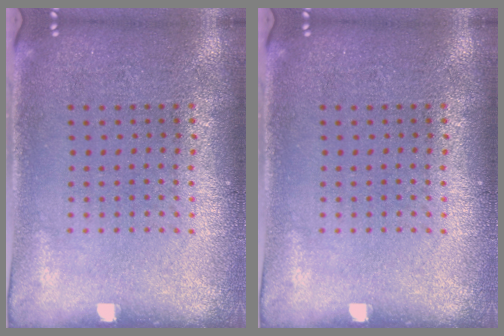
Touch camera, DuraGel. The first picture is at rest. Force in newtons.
{"total": 0.0}